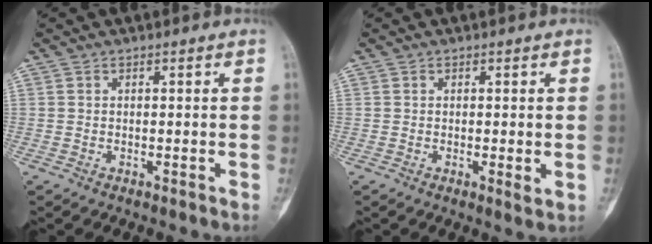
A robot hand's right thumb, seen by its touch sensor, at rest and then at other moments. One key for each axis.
{"total": 1.7, "fx": 0.0, "fy": 0.5, "fz": 1.6, "tx": -0.027, "ty": -0.007, "tz": 0.000}